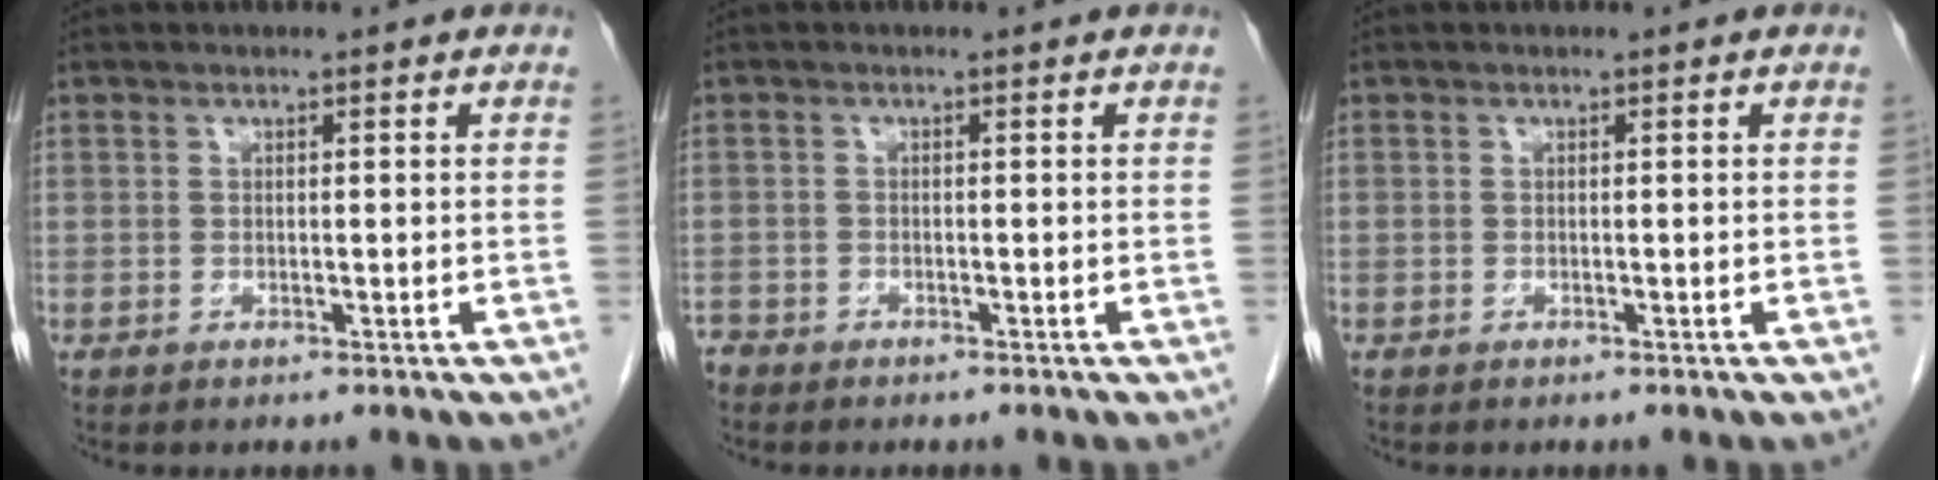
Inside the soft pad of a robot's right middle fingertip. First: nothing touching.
{"total": 1.9, "force": [-1.7, 0.9, 0.2], "torque": [-0.006, -0.001, -0.032]}
{"total": 0.0}